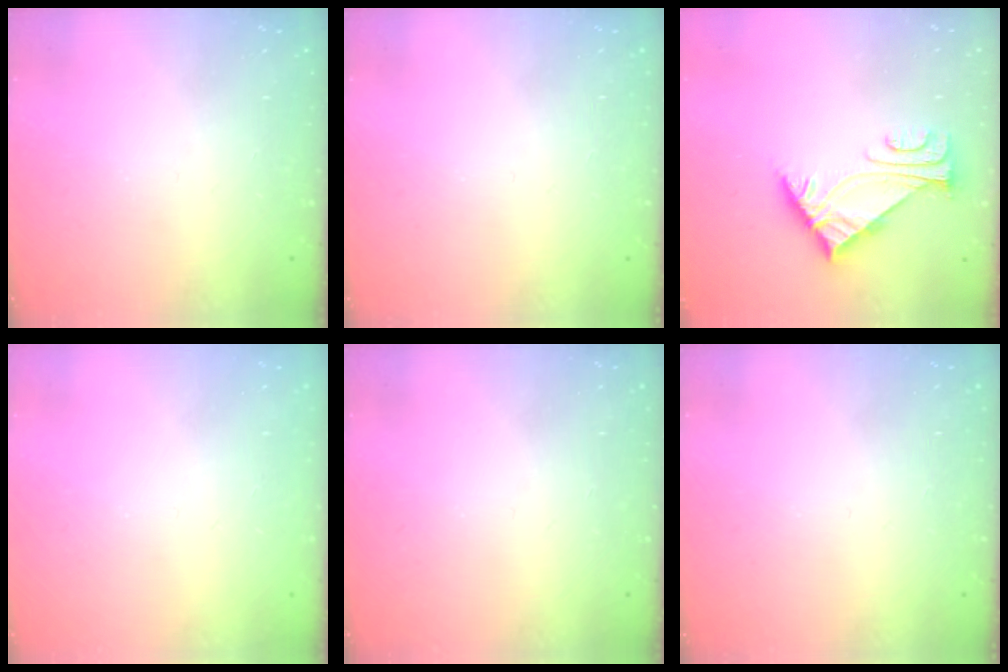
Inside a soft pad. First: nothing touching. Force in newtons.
{"total": 0.0}
{"total": 6.0, "press": 5.9, "slide": 1.0}
{"total": 0.0}
{"total": 0.0}
{"total": 0.0}